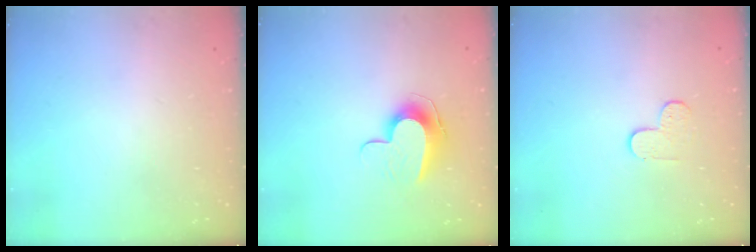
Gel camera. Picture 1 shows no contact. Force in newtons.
{"total": 10.0, "press": 10.0, "slide": 0.3}
{"total": 4.3, "press": 4.3, "slide": 0.5}